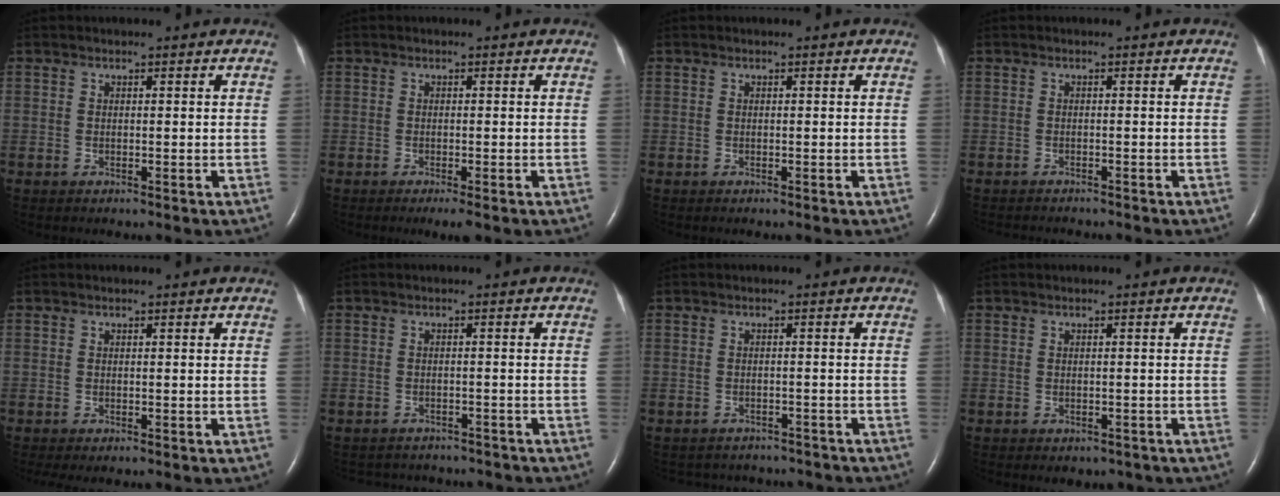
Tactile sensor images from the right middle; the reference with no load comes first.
{"total": 2.0, "force": [-1.3, 0.2, 1.6], "torque": [-0.022, -0.007, -0.019]}
{"total": 0.0}
{"total": 3.9, "force": [-3.7, 0.7, 1.2], "torque": [-0.013, -0.007, -0.048]}
{"total": 0.8, "force": [-0.6, 0.1, 0.5], "torque": [-0.007, -0.004, -0.008]}
{"total": 8.2, "force": [-7.6, 2.7, 1.1], "torque": [-0.021, 0.006, -0.088]}
{"total": 7.7, "force": [-7.1, 2.8, 0.6], "torque": [-0.011, 0.011, -0.077]}
{"total": 3.0, "force": [-2.3, 1.7, 0.9], "torque": [-0.006, 0.006, -0.021]}